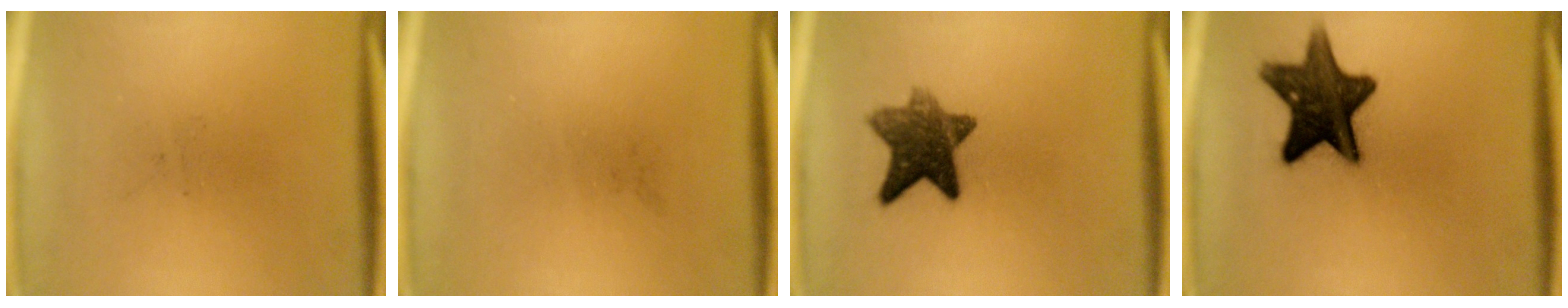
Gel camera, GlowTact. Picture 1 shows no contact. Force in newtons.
{"total": 0.0}
{"total": 9.0}
{"total": 13.7}